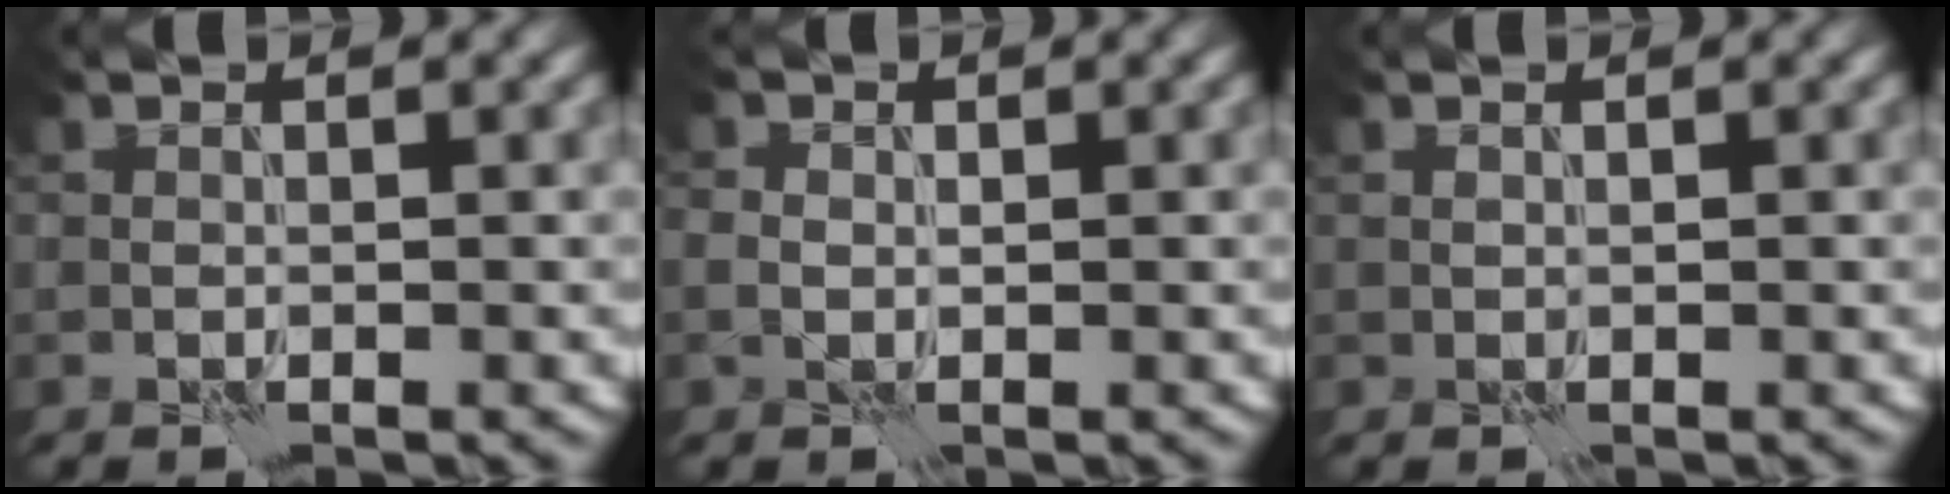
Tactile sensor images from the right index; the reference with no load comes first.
{"total": 1.2, "force": [-0.1, 1.0, 0.5], "torque": [-0.009, 0.003, -0.006]}
{"total": 0.0}